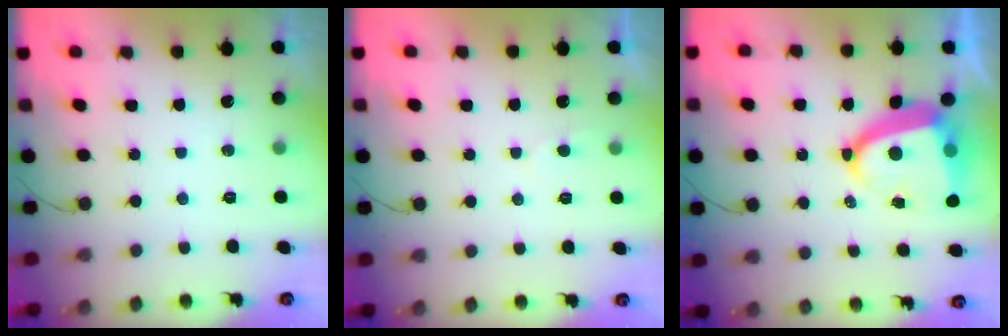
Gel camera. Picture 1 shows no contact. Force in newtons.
{"total": 2.0, "press": 1.9, "slide": 0.3}
{"total": 14.3, "press": 14.2, "slide": 1.8}